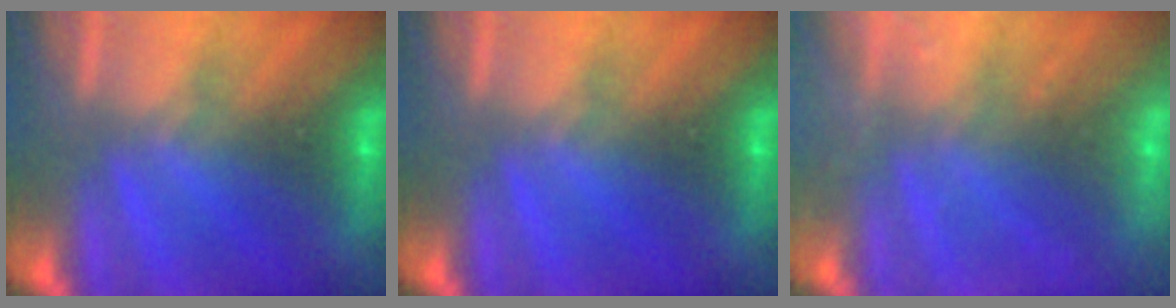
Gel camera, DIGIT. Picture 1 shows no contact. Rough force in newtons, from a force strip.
{"total": 0.0}
{"total": 2.4}